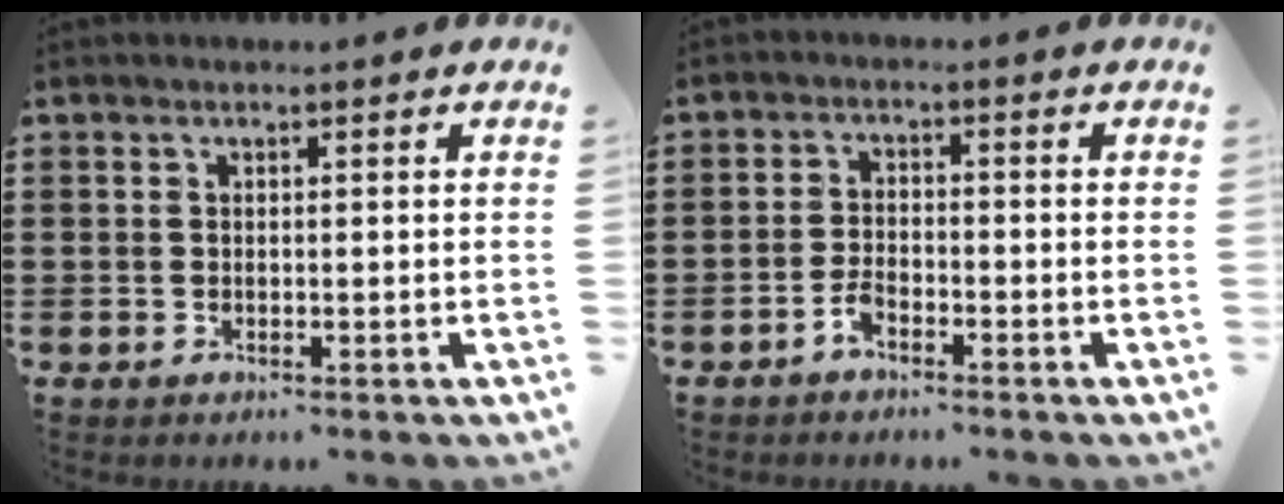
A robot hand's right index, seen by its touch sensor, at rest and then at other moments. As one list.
[{"total": 2.7, "force": [-2.0, 0.8, 1.6], "torque": [-0.036, 0.005, -0.042]}]